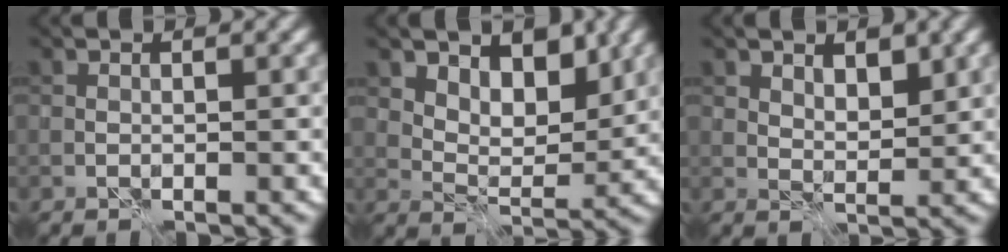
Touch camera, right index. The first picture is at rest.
{"total": 5.0, "force": [3.0, 2.8, 2.8], "torque": [-0.044, -0.015, 0.045]}
{"total": 2.5, "force": [1.6, 1.3, 1.4], "torque": [-0.023, -0.007, 0.029]}